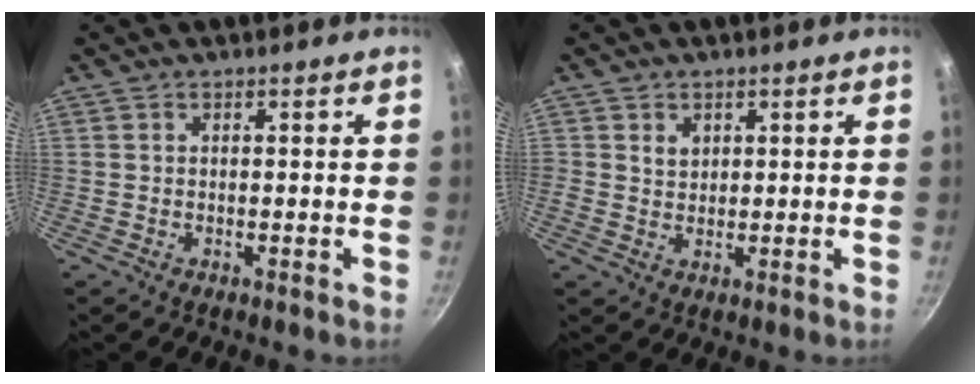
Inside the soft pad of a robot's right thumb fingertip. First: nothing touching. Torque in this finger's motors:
{"motor_torque": [-0.18, 0.30, 0.17, 0.07, 0.06]}